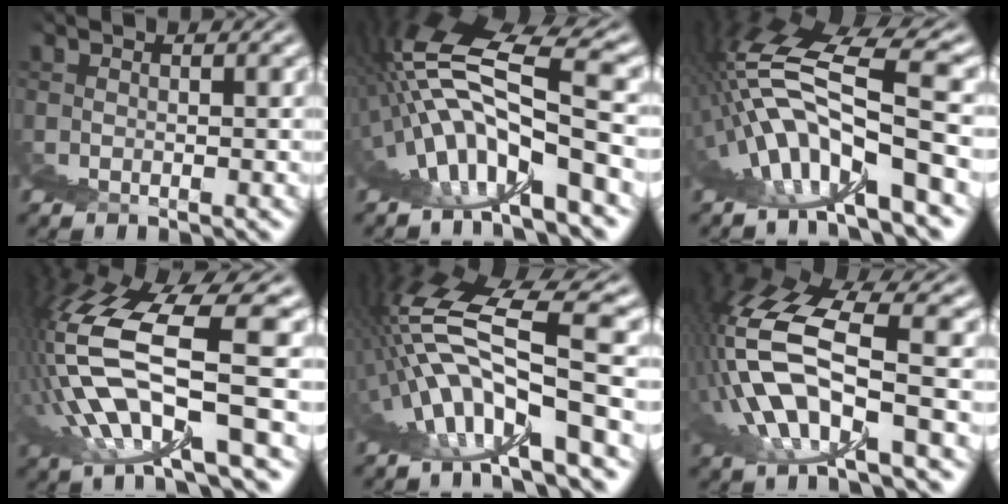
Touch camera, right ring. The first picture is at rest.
{"total": 11.8, "force": [5.6, 4.5, 9.4], "torque": [-0.159, 0.049, 0.067]}
{"total": 10.1, "force": [4.7, 2.8, 8.5], "torque": [-0.153, 0.049, 0.061]}
{"total": 9.8, "force": [4.4, 1.9, 8.6], "torque": [-0.194, 0.011, 0.073]}
{"total": 9.9, "force": [5.0, 1.7, 8.3], "torque": [-0.146, 0.051, 0.068]}
{"total": 8.8, "force": [4.4, 2.6, 7.2], "torque": [-0.167, 0.020, 0.067]}